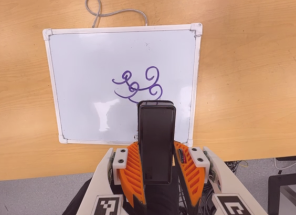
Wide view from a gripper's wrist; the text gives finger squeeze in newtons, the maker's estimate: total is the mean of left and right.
{"total": 4.3, "left": 3.0, "right": 5.5}